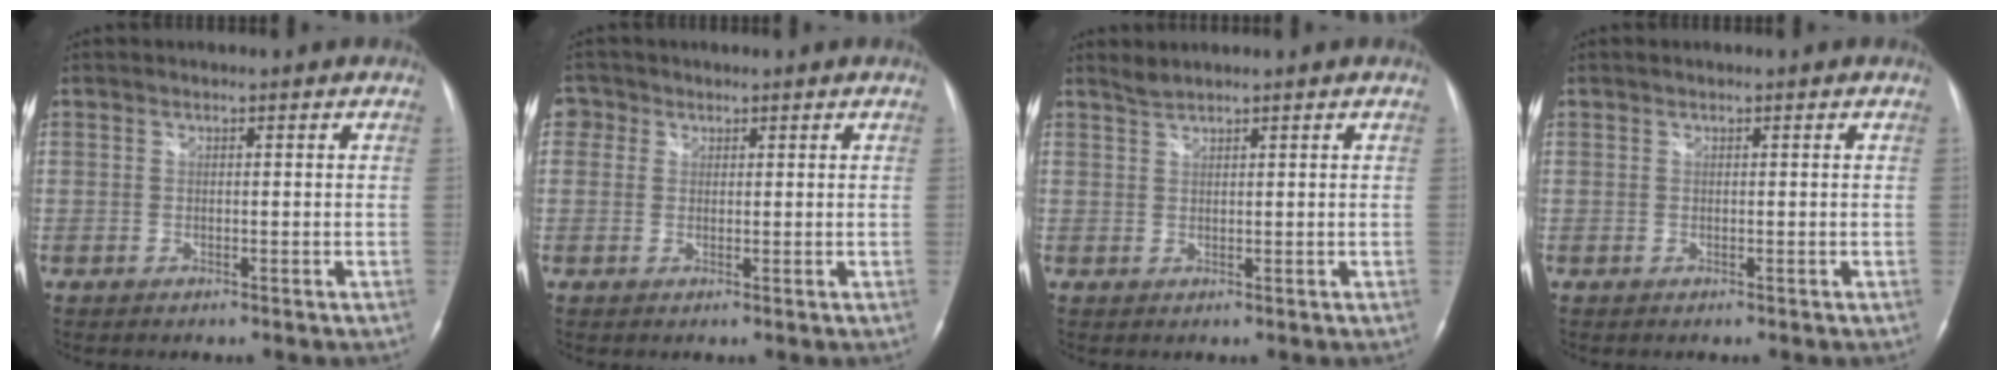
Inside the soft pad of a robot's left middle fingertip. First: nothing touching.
{"total": 2.4, "force": [1.0, 2.1, 0.4], "torque": [0.002, 0.006, 0.013]}
{"total": 1.3, "force": [1.3, -0.2, 0.1], "torque": [-0.004, 0.003, 0.032]}
{"total": 0.0}